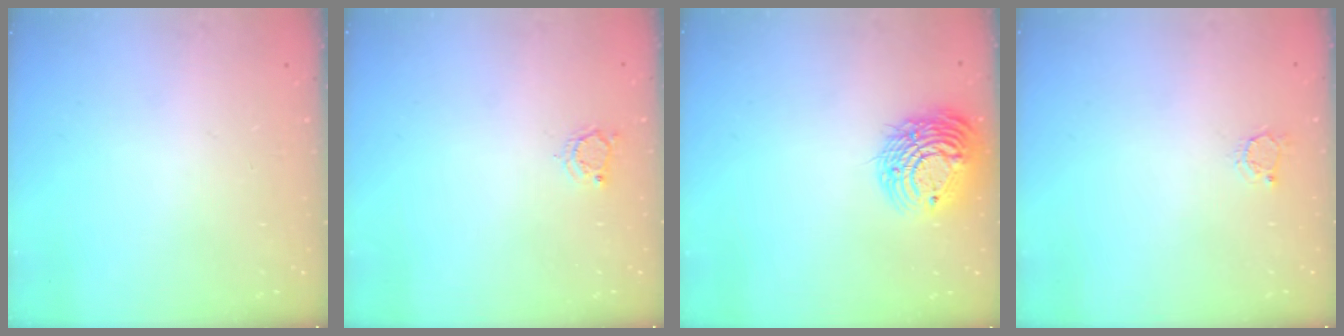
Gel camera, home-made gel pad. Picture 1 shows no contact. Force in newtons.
{"total": 3.6, "press": 3.5, "slide": 0.4}
{"total": 13.6, "press": 13.5, "slide": 1.4}
{"total": 3.0, "press": 3.0, "slide": 0.4}